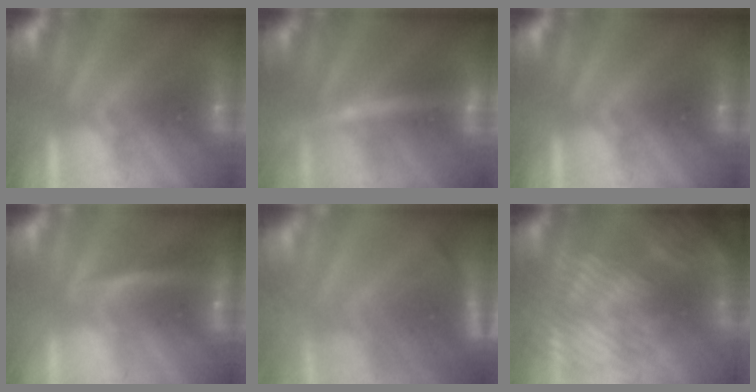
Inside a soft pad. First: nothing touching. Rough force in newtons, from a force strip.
{"total": 2.4}
{"total": 0.0}
{"total": 2.9}
{"total": 8.3}
{"total": 9.0}